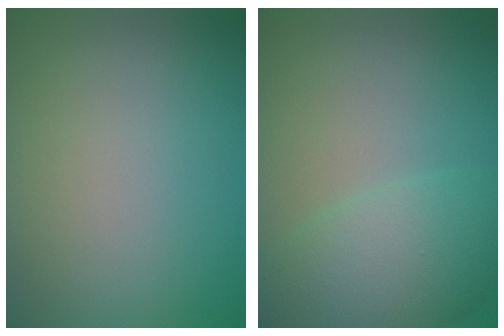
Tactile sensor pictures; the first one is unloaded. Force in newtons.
{"total": 6.2, "press": 6.2, "slide": 0.3}